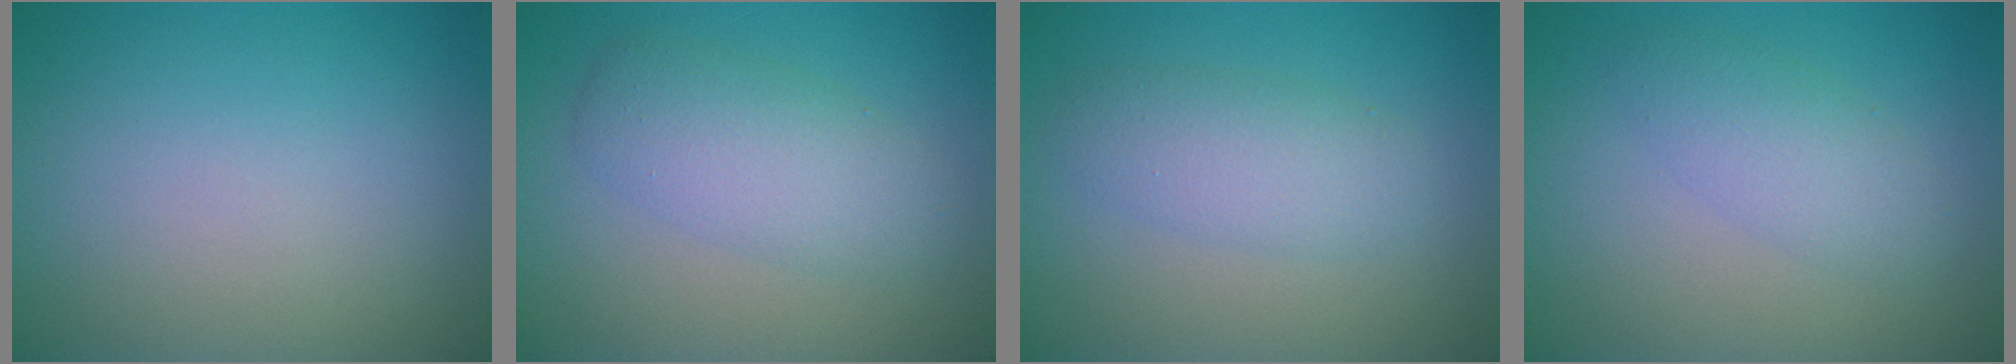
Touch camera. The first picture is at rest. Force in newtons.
{"total": 4.1, "press": 4.1, "slide": 0.1}
{"total": 3.1, "press": 3.1, "slide": 0.1}
{"total": 2.8, "press": 2.8, "slide": 0.1}